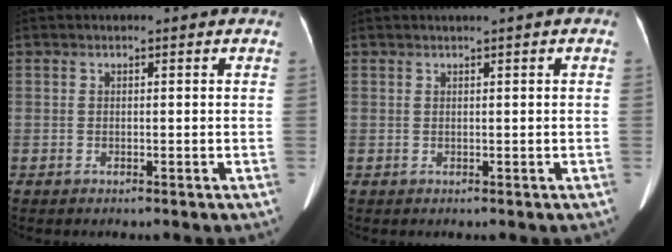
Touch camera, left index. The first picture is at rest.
{"total": 0.8, "force": [0.5, -0.1, 0.6], "torque": [-0.010, 0.005, 0.012]}